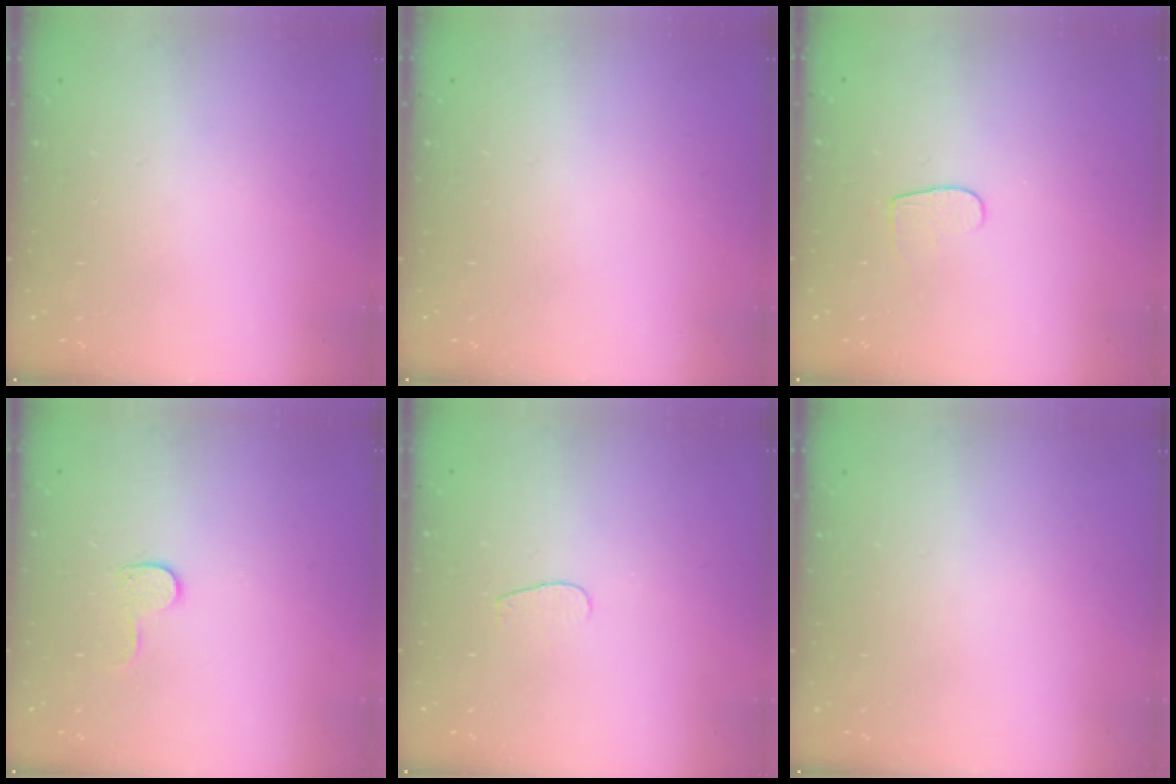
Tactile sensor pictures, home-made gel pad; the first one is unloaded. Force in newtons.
{"total": 0.0}
{"total": 3.9, "press": 3.9, "slide": 0.4}
{"total": 6.9, "press": 6.9, "slide": 0.5}
{"total": 2.8, "press": 2.8, "slide": 0.2}
{"total": 0.0}